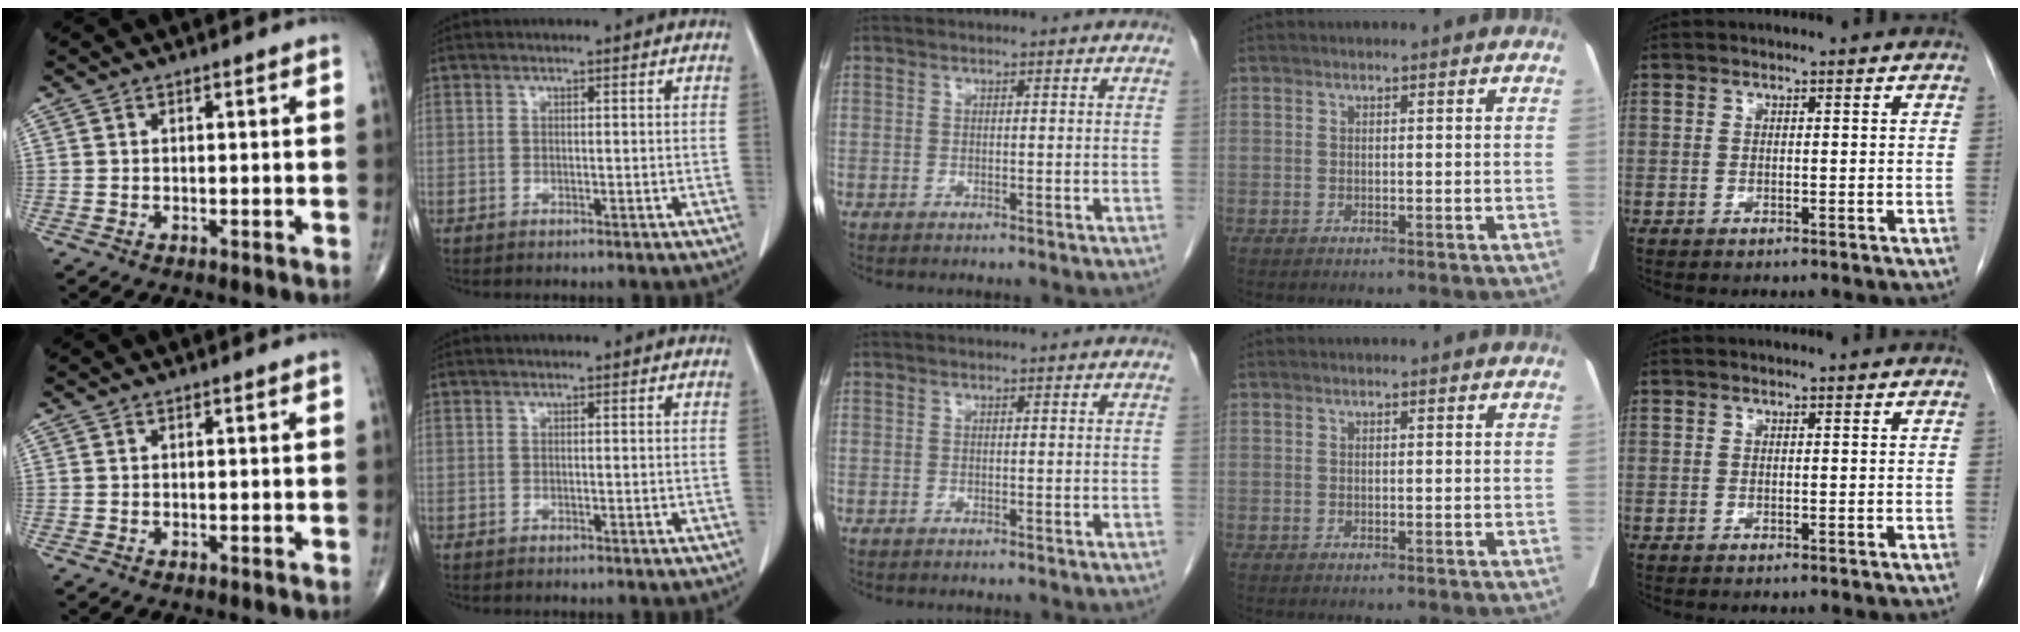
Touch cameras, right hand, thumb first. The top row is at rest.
{}